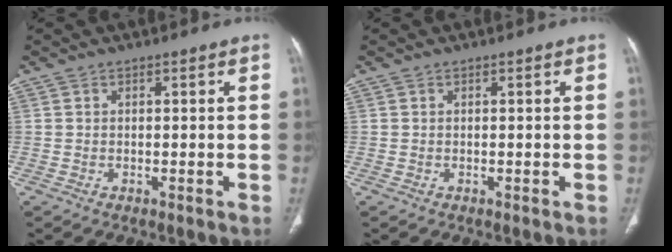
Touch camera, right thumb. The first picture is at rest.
{"total": 0.0}